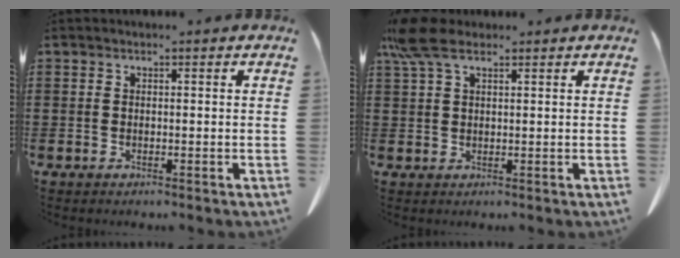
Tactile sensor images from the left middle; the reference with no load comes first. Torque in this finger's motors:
{"motor_torque": [0.11, 0.23, 0.19, 0.07]}